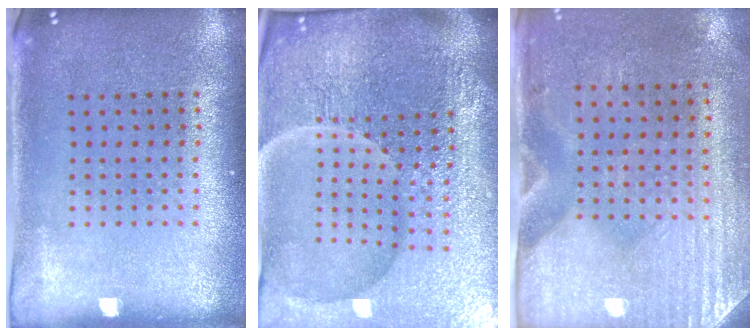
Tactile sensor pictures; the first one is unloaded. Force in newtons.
{"total": 7.2, "press": 6.3, "slide": 3.4}
{"total": 3.0, "press": 2.6, "slide": 1.5}